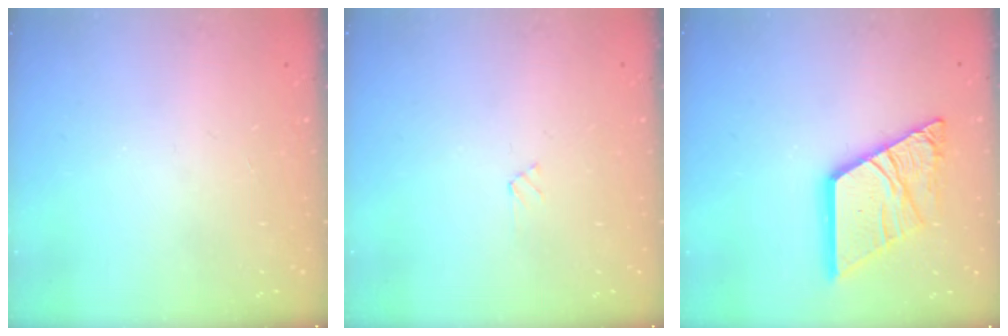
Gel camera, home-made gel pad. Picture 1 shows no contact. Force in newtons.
{"total": 2.7, "press": 2.7, "slide": 0.3}
{"total": 18.8, "press": 18.7, "slide": 2.0}